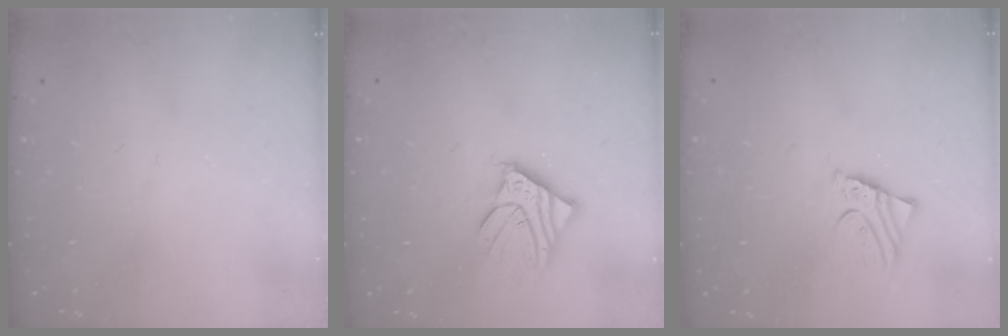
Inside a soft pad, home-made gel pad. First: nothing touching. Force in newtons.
{"total": 11.0, "press": 10.7, "slide": 2.2}
{"total": 2.2, "press": 2.2, "slide": 0.1}